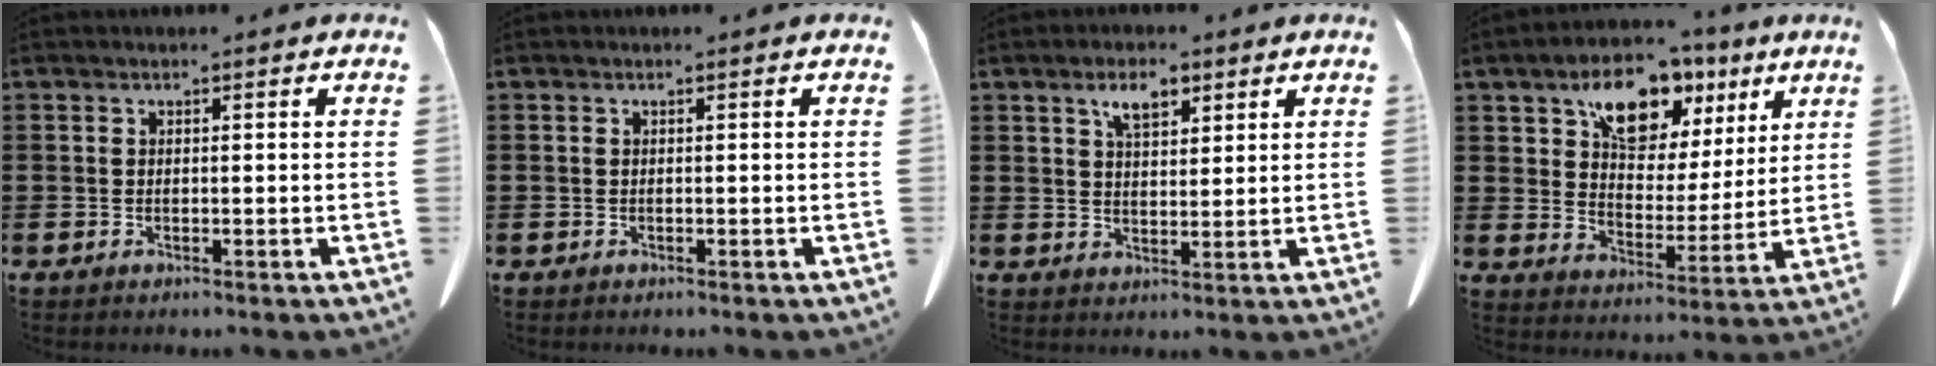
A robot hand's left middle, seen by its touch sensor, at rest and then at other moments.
{"total": 0.0}
{"total": 4.5, "force": [2.9, 2.0, 2.8], "torque": [-0.046, 0.003, 0.048]}
{"total": 11.3, "force": [7.1, 6.5, 6.0], "torque": [-0.111, -0.020, 0.122]}